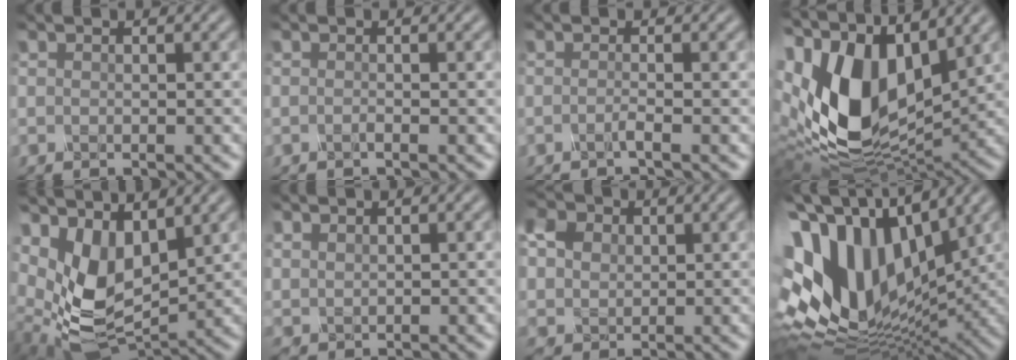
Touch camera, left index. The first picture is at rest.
{"total": 0.0}
{"total": 0.7, "force": [-0.6, -0.1, 0.4], "torque": [-0.008, 0.000, -0.015]}
{"total": 14.2, "force": [3.3, 8.3, 11.0], "torque": [-0.250, -0.006, 0.069]}
{"total": 6.5, "force": [2.6, 3.8, 4.6], "torque": [-0.115, -0.020, 0.065]}
{"total": 1.3, "force": [0.8, -0.5, -1.0], "torque": [0.004, 0.003, 0.023]}
{"total": 3.4, "force": [1.8, 2.6, 1.2], "torque": [-0.058, 0.022, 0.032]}
{"total": 15.6, "force": [3.3, 9.7, 11.7], "torque": [-0.269, 0.011, 0.071]}